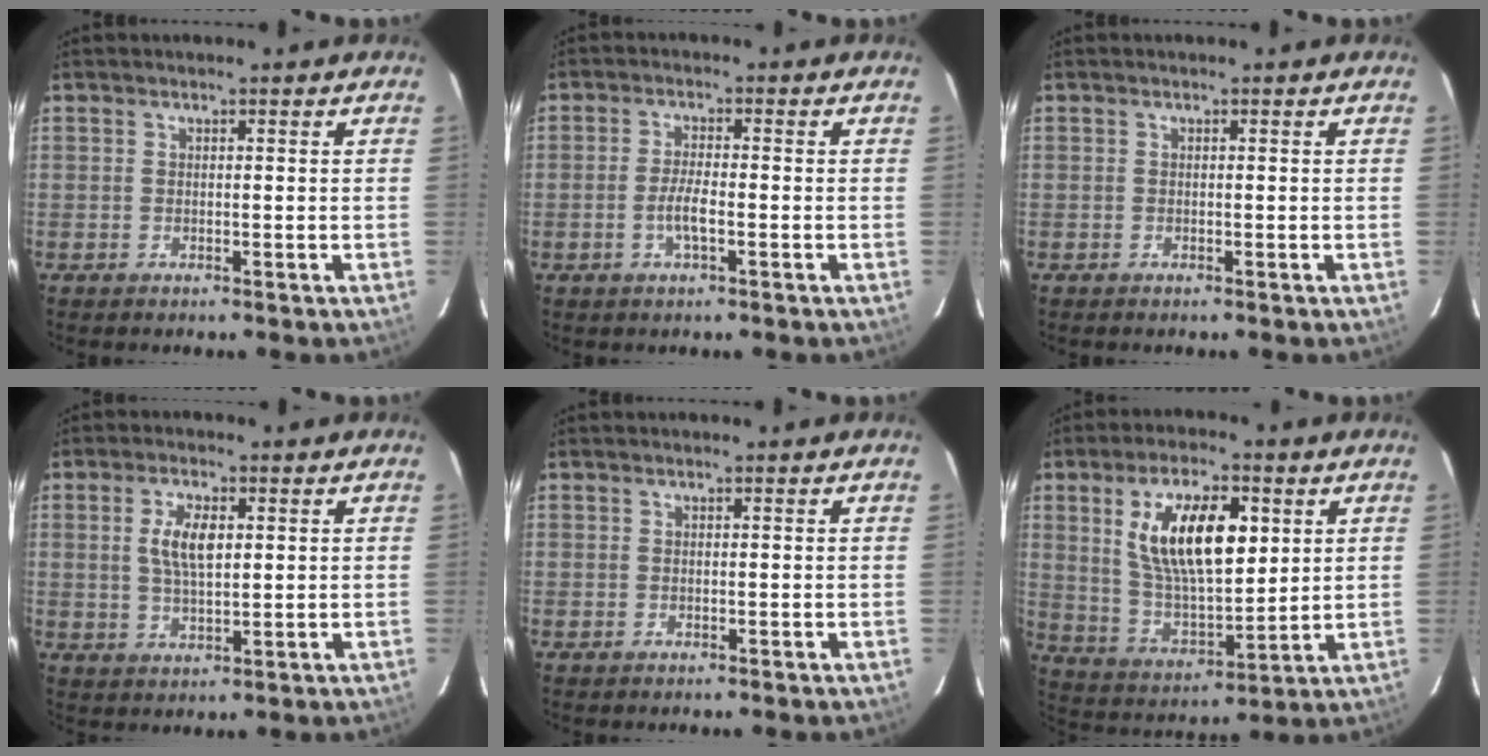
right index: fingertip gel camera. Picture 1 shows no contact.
{"total": 3.6, "force": [-1.4, 0.7, 3.3], "torque": [-0.067, -0.003, -0.027]}
{"total": 0.0}
{"total": 5.9, "force": [1.3, 2.5, 5.2], "torque": [-0.098, 0.004, 0.026]}
{"total": 0.0}
{"total": 16.6, "force": [5.3, 7.1, 14.1], "torque": [-0.250, 0.009, 0.107]}